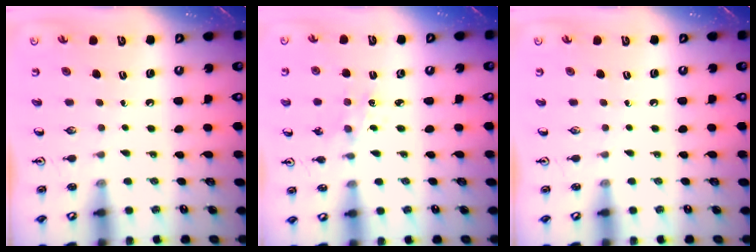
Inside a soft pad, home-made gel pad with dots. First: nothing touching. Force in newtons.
{"total": 2.3, "press": 2.3, "slide": 0.5}
{"total": 0.0}